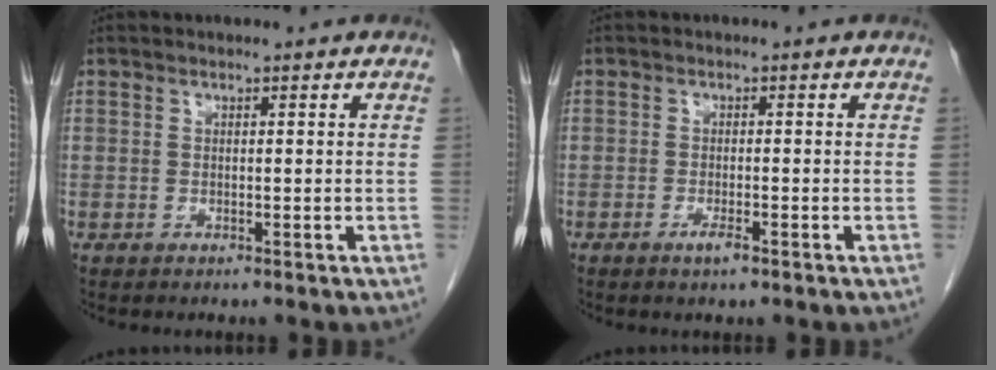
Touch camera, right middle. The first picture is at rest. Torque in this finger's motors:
{"motor_torque": [0.43, 0.04, 0.13, 0.04]}